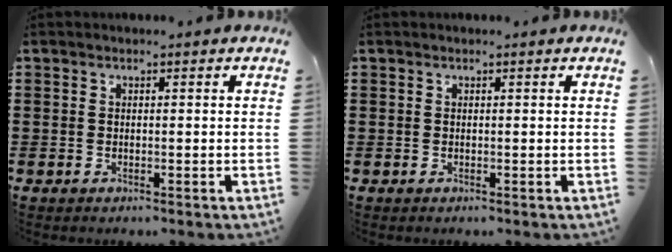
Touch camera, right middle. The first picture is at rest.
{"total": 0.0}